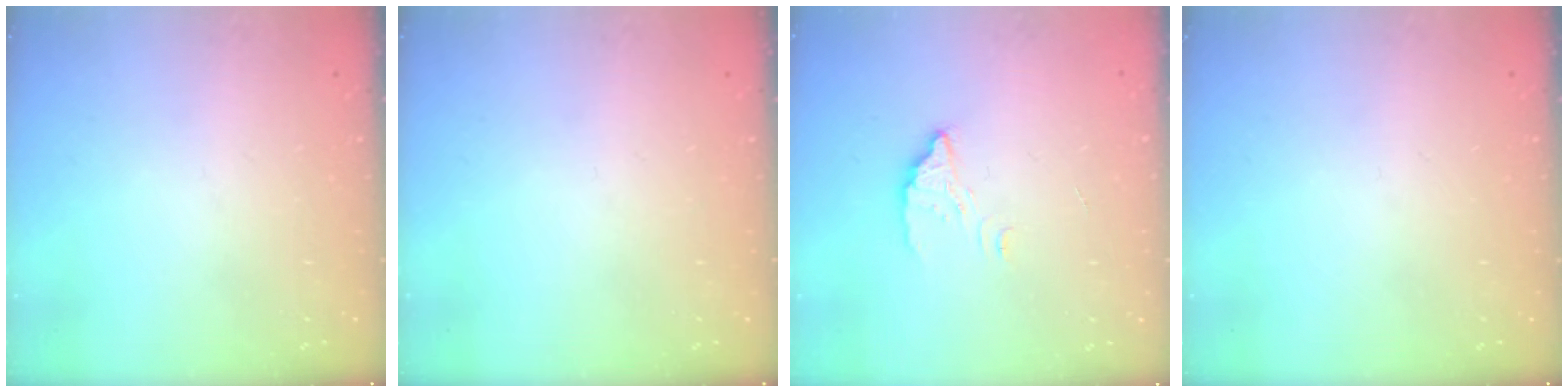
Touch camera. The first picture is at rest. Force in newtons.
{"total": 0.0}
{"total": 3.0, "press": 3.0, "slide": 0.2}
{"total": 0.0}